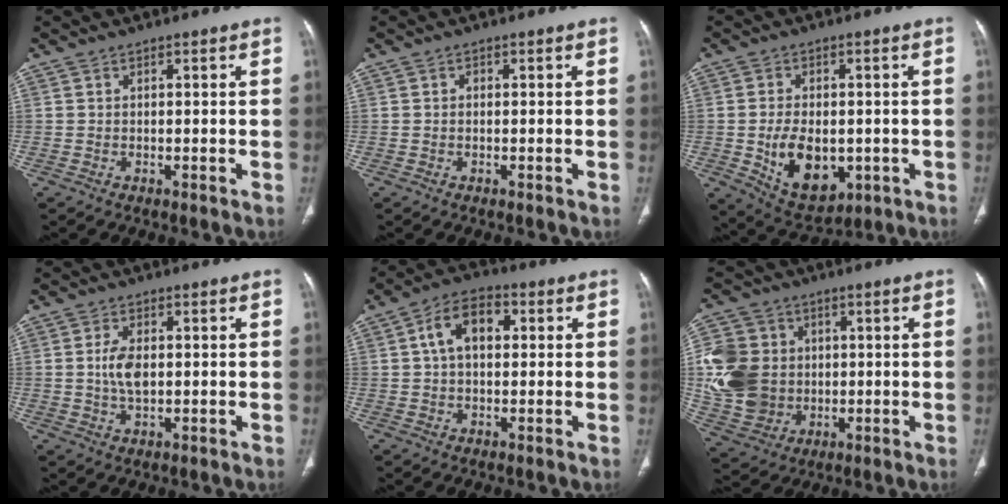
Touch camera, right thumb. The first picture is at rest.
{"total": 0.6, "force": [-0.1, 0.4, 0.4], "torque": [-0.006, 0.001, -0.003]}
{"total": 12.2, "force": [-2.3, 7.7, 9.2], "torque": [-0.128, -0.005, -0.017]}
{"total": 5.1, "force": [0.3, 2.8, 4.3], "torque": [-0.085, -0.001, 0.006]}
{"total": 9.0, "force": [1.8, 5.6, 6.8], "torque": [-0.111, 0.020, 0.024]}
{"total": 16.2, "force": [0.5, 13.7, 8.6], "torque": [-0.164, 0.006, 0.021]}